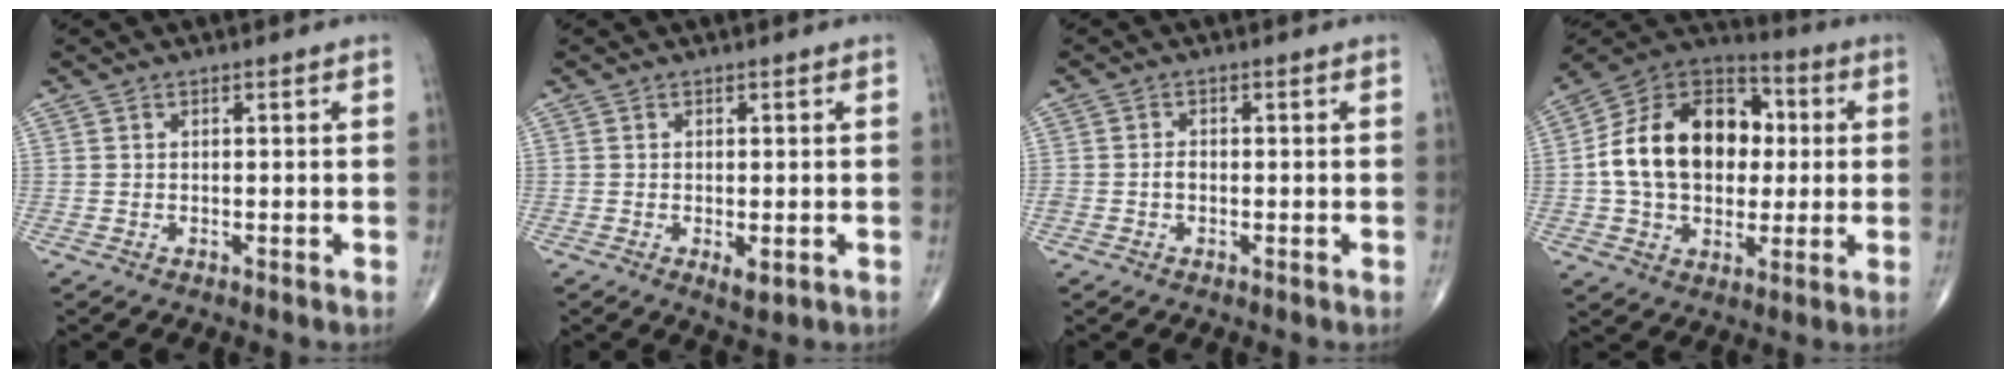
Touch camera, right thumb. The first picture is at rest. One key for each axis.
{"total": 2.4, "fx": -0.7, "fy": 1.0, "fz": 2.0, "tx": -0.031, "ty": -0.006, "tz": -0.009}
{"total": 1.4, "fx": -0.5, "fy": 1.0, "fz": 0.9, "tx": -0.014, "ty": 0.003, "tz": -0.009}
{"total": 21.2, "fx": 1.4, "fy": 15.1, "fz": 14.9, "tx": -0.222, "ty": 0.026, "tz": 0.021}